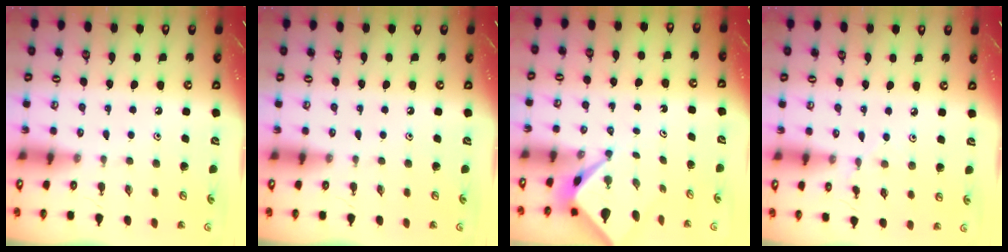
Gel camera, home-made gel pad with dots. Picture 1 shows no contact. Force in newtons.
{"total": 0.0}
{"total": 2.4, "press": 2.4, "slide": 0.3}
{"total": 2.2, "press": 2.2, "slide": 0.4}